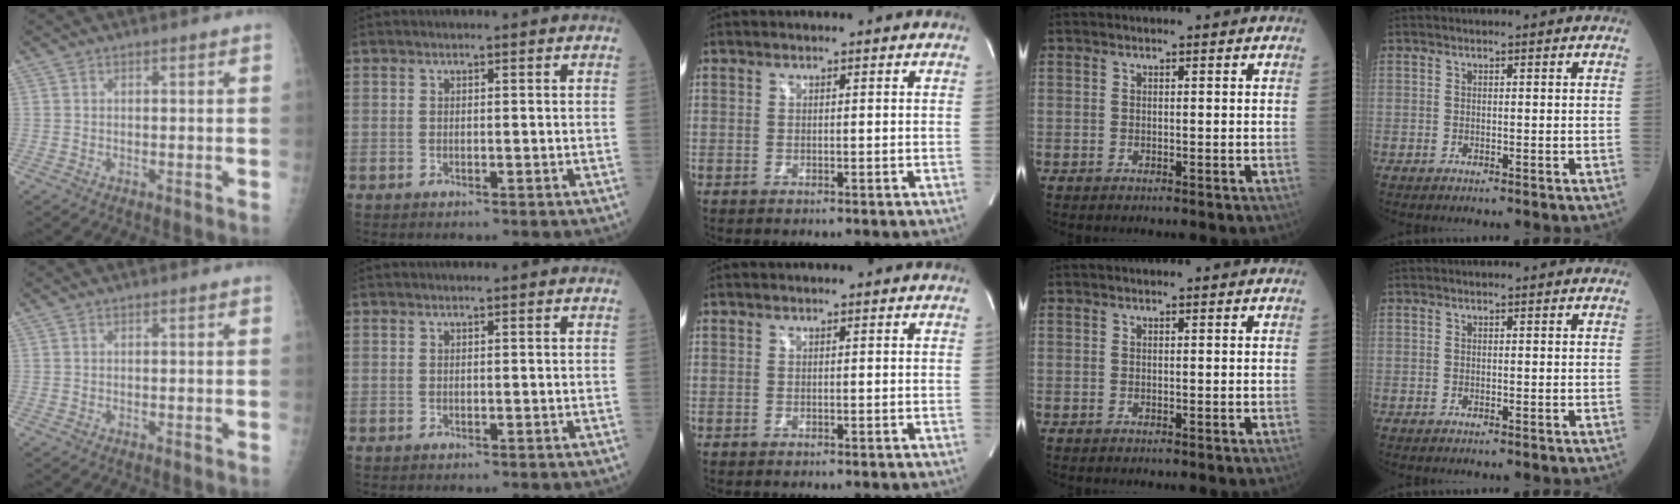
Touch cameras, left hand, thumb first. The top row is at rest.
{}